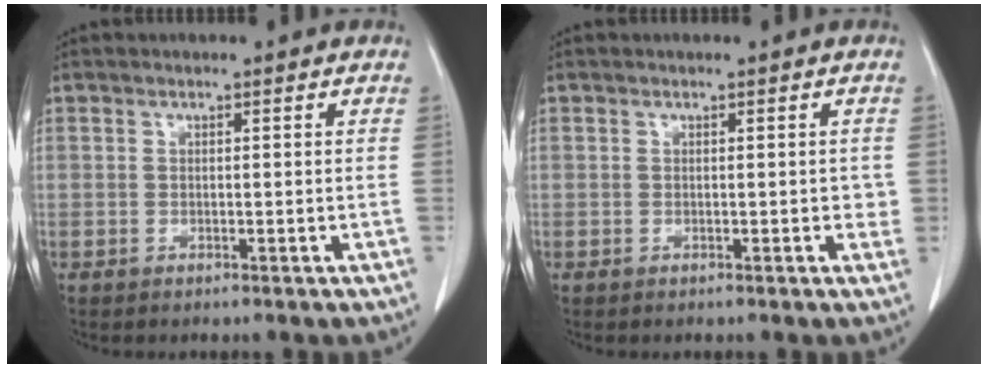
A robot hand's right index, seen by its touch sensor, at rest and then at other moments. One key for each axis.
{"total": 1.2, "fx": 0.0, "fy": 0.9, "fz": 0.8, "tx": -0.003, "ty": 0.006, "tz": 0.000}